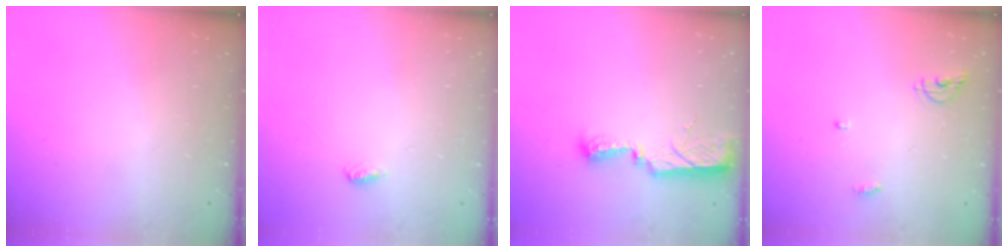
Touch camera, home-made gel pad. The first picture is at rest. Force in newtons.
{"total": 4.4, "press": 4.1, "slide": 1.5}
{"total": 7.5, "press": 7.5, "slide": 0.8}
{"total": 6.5, "press": 6.5, "slide": 0.5}